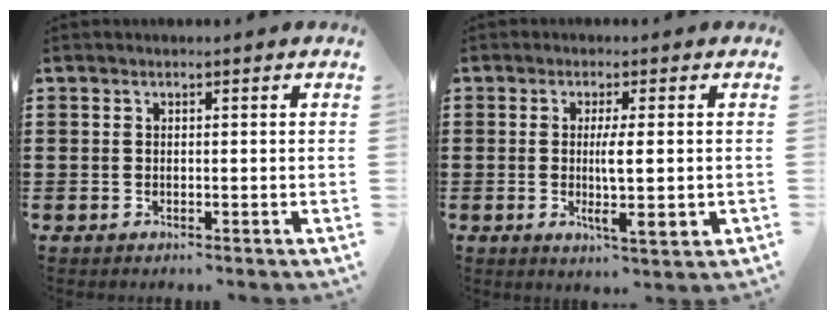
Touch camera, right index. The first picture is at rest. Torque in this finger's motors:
{"motor_torque": [0.05, 0.05, 0.25, 0.13]}